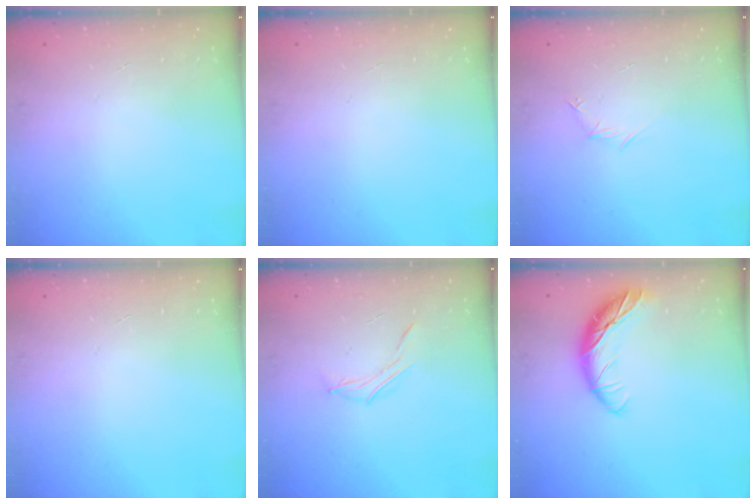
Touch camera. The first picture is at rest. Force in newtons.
{"total": 0.0}
{"total": 4.0, "press": 3.8, "slide": 1.2}
{"total": 0.0}
{"total": 3.9, "press": 3.7, "slide": 1.1}
{"total": 12.1, "press": 12.0, "slide": 0.9}